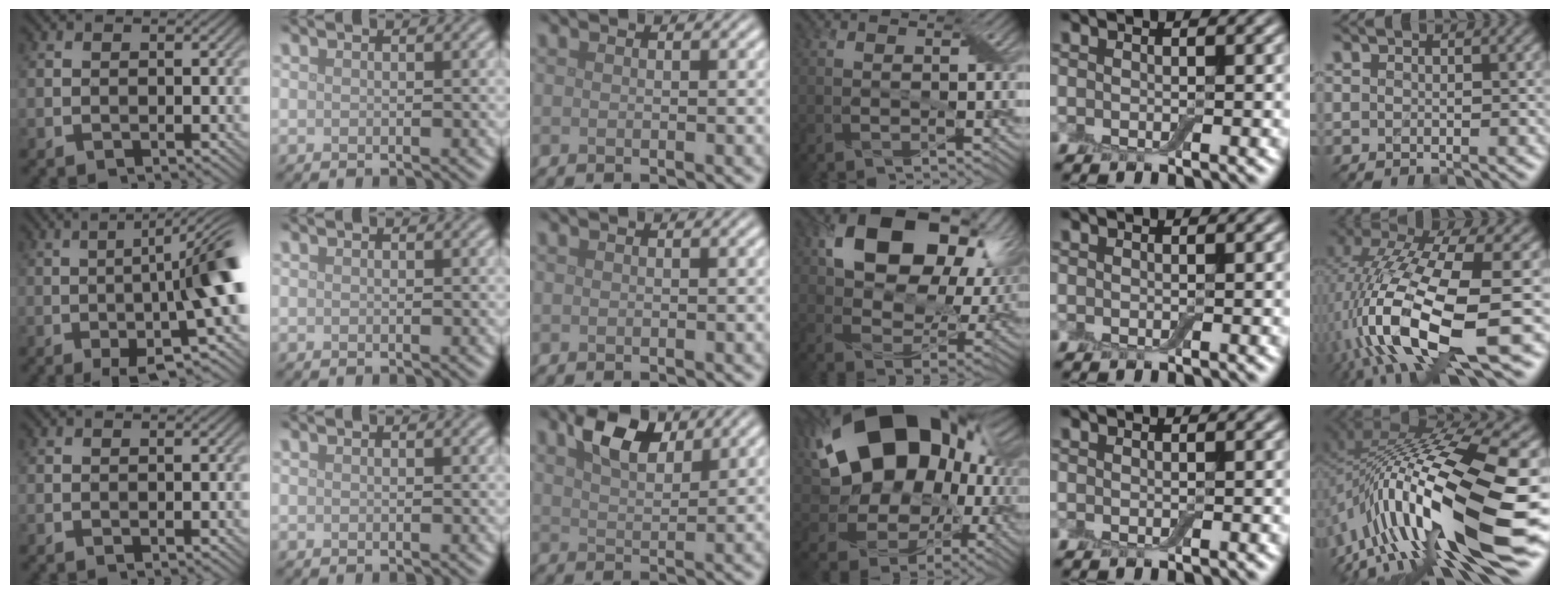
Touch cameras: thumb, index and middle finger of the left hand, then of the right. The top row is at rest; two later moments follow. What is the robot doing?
{"motion": "extract", "object": "airpods case & airpods"}